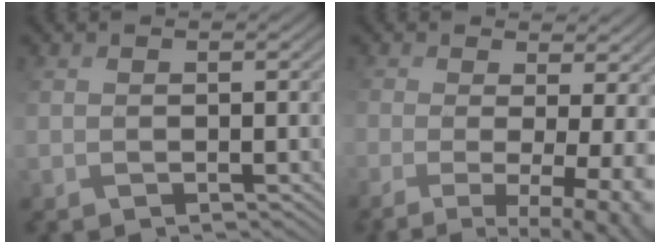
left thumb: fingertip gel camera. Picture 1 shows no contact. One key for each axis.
{"total": 12.1, "fx": -3.2, "fy": 5.2, "fz": 10.4, "tx": -0.155, "ty": -0.027, "tz": -0.008}